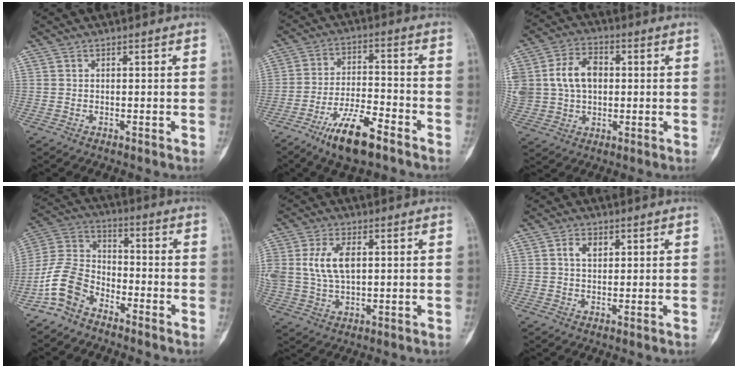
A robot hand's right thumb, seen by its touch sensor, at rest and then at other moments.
{"total": 11.8, "force": [-7.6, 3.6, 8.3], "torque": [-0.148, 0.042, -0.135]}
{"total": 14.9, "force": [1.9, 11.2, 9.6], "torque": [-0.193, 0.018, 0.042]}
{"total": 10.3, "force": [-6.6, 6.0, 5.2], "torque": [-0.104, 0.052, -0.146]}
{"total": 8.9, "force": [1.8, 5.0, 7.1], "torque": [-0.150, 0.001, 0.040]}
{"total": 3.0, "force": [1.1, 1.9, 2.0], "torque": [-0.030, 0.000, 0.019]}